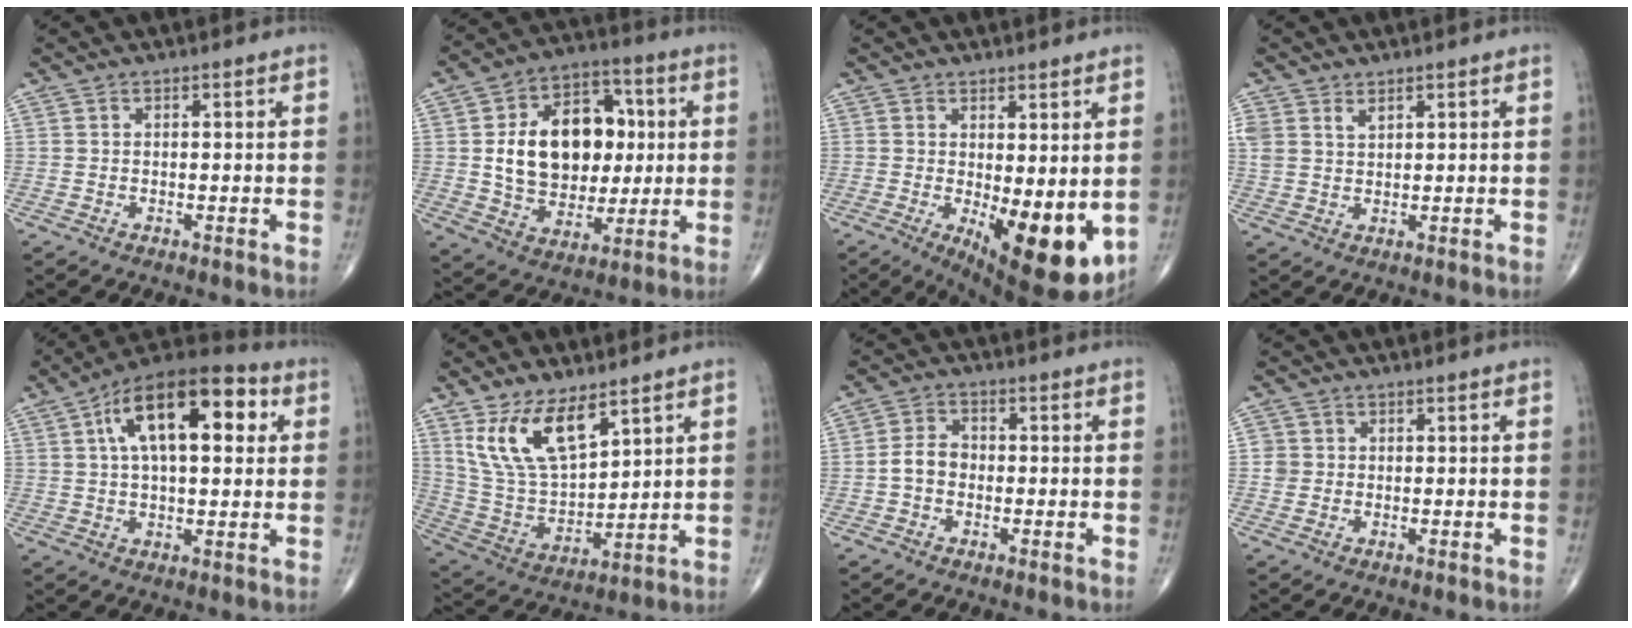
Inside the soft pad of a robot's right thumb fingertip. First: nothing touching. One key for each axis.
{"total": 19.2, "fx": 2.2, "fy": 13.6, "fz": 13.4, "tx": -0.166, "ty": 0.012, "tz": 0.042}
{"total": 12.4, "fx": -1.8, "fy": 4.6, "fz": 11.3, "tx": -0.155, "ty": -0.030, "tz": -0.011}
{"total": 3.6, "fx": 2.2, "fy": 2.1, "fz": 1.9, "tx": -0.035, "ty": -0.004, "tz": 0.052}
{"total": 18.8, "fx": 5.4, "fy": 8.7, "fz": 15.8, "tx": -0.234, "ty": 0.022, "tz": 0.076}
{"total": 13.7, "fx": 8.0, "fy": 6.2, "fz": 9.3, "tx": -0.161, "ty": -0.035, "tz": 0.174}
{"total": 4.2, "fx": -1.0, "fy": 3.1, "fz": 2.6, "tx": -0.043, "ty": 0.017, "tz": -0.027}
{"total": 2.0, "fx": 0.0, "fy": 1.9, "fz": 0.3, "tx": 0.007, "ty": 0.005, "tz": 0.000}